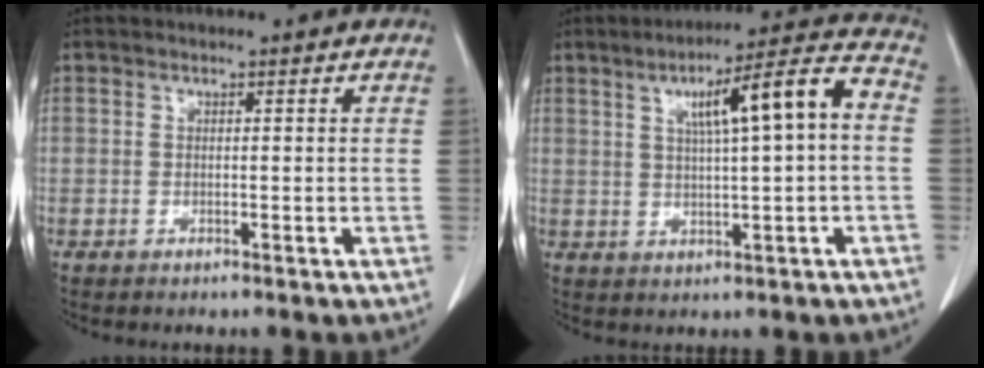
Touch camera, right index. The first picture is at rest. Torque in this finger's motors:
{"motor_torque": [0.40, 0.14, 0.24, 0.15]}